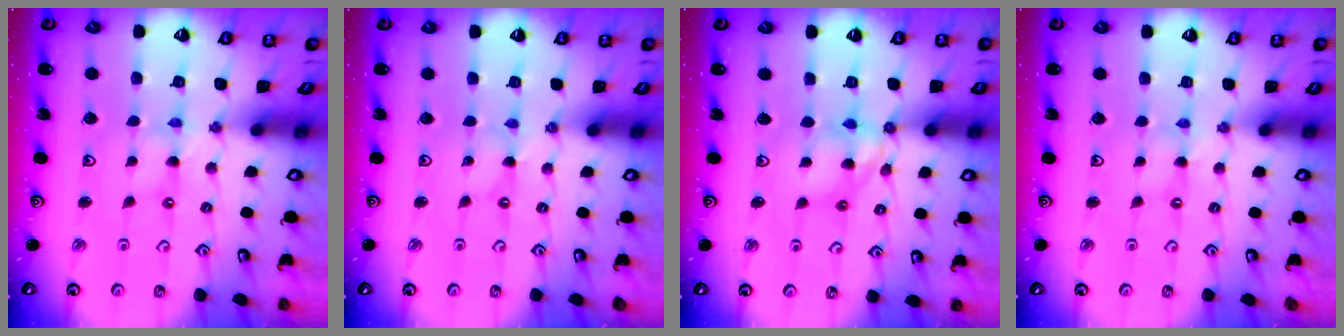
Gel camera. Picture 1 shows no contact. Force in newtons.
{"total": 0.0}
{"total": 10.9, "press": 10.9, "slide": 1.0}
{"total": 1.3, "press": 1.3, "slide": 0.2}